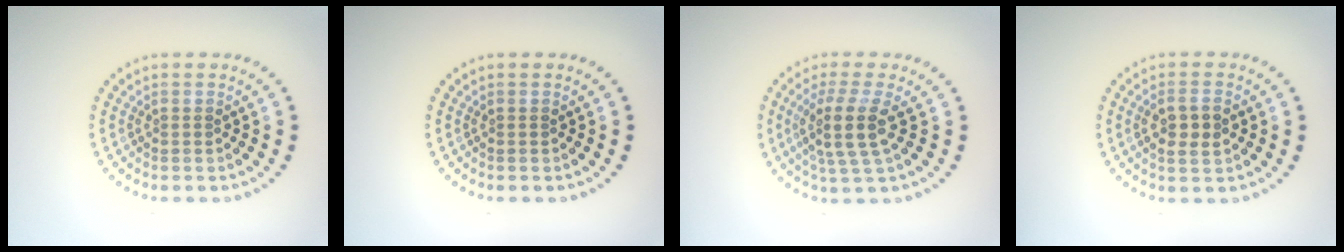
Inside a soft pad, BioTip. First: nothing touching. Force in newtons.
{"total": 0.0}
{"total": 3.9, "press": 3.1, "slide": 2.4}
{"total": 2.7, "press": 2.7, "slide": 0.6}